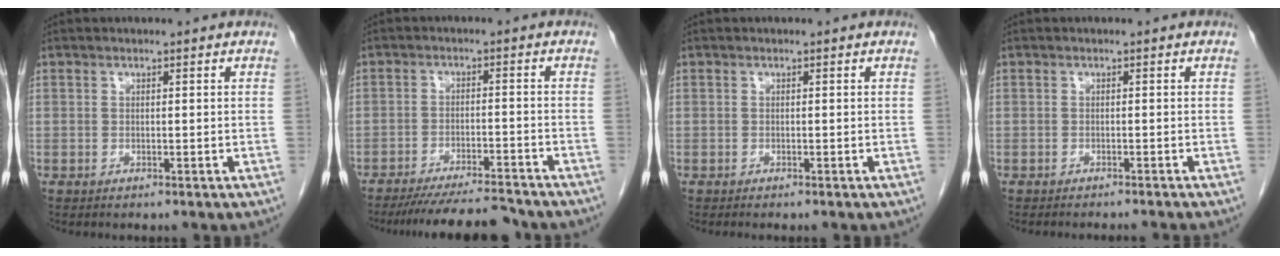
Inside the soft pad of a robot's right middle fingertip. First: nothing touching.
{"total": 11.5, "force": [-10.8, 0.7, 4.1], "torque": [-0.061, -0.008, -0.161]}
{"total": 1.5, "force": [-1.3, 0.2, 0.7], "torque": [-0.011, -0.003, -0.016]}
{"total": 3.9, "force": [-3.7, -0.6, 1.0], "torque": [-0.005, -0.005, -0.046]}